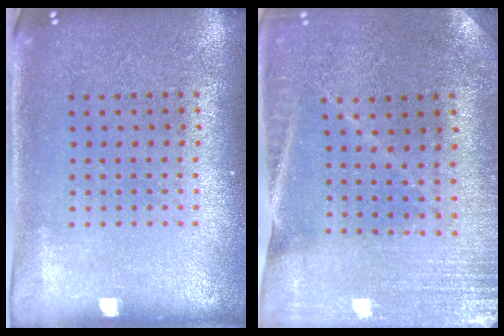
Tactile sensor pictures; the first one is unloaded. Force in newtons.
{"total": 0.8, "press": 0.8, "slide": 0.1}